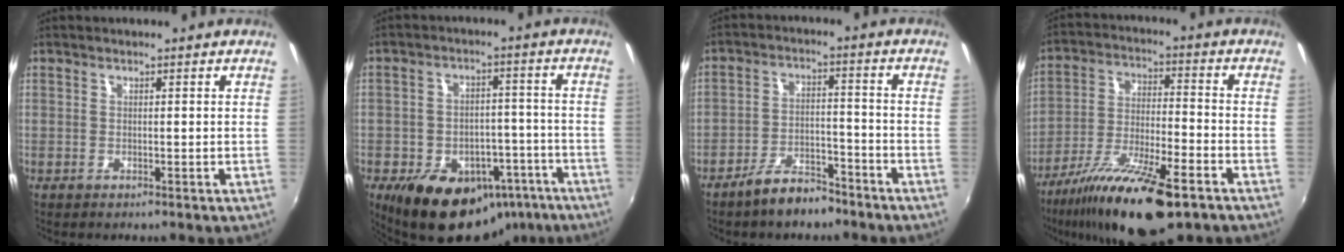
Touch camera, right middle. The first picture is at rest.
{"total": 19.2, "force": [-11.7, 11.7, 9.8], "torque": [-0.180, 0.016, -0.143]}
{"total": 7.7, "force": [-6.2, 2.8, 3.5], "torque": [-0.073, 0.014, -0.096]}
{"total": 18.9, "force": [-12.7, 4.5, 13.3], "torque": [-0.249, -0.040, -0.220]}